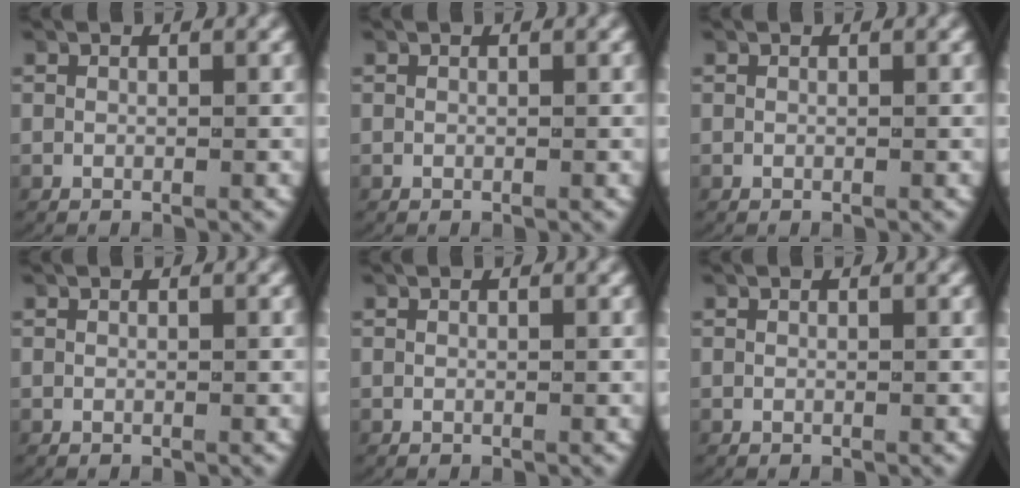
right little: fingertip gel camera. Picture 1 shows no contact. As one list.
[{"total": 0.0}, {"total": 0.0}, {"total": 0.0}, {"total": 0.0}, {"total": 0.0}]